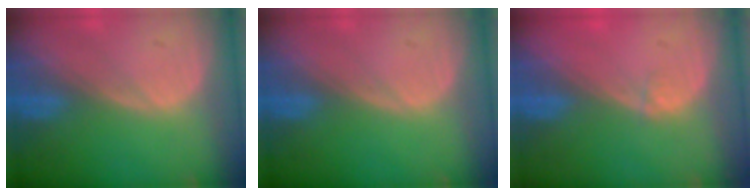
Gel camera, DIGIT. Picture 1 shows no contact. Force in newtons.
{"total": 0.0}
{"total": 0.5, "press": 0.5, "slide": 0.2}